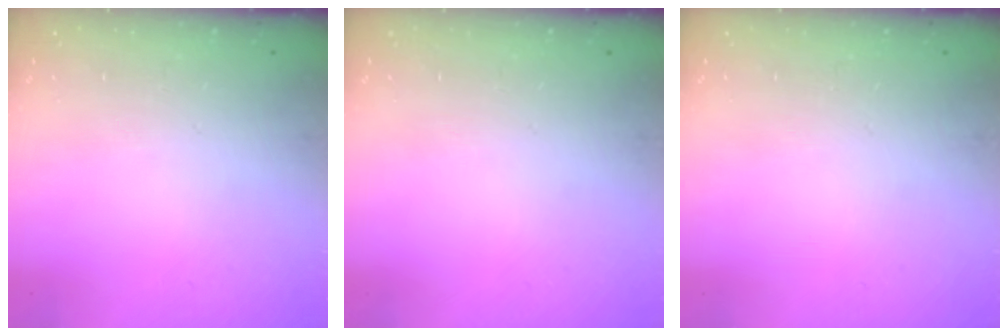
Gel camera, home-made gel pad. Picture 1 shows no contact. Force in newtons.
{"total": 0.0}
{"total": 0.0}